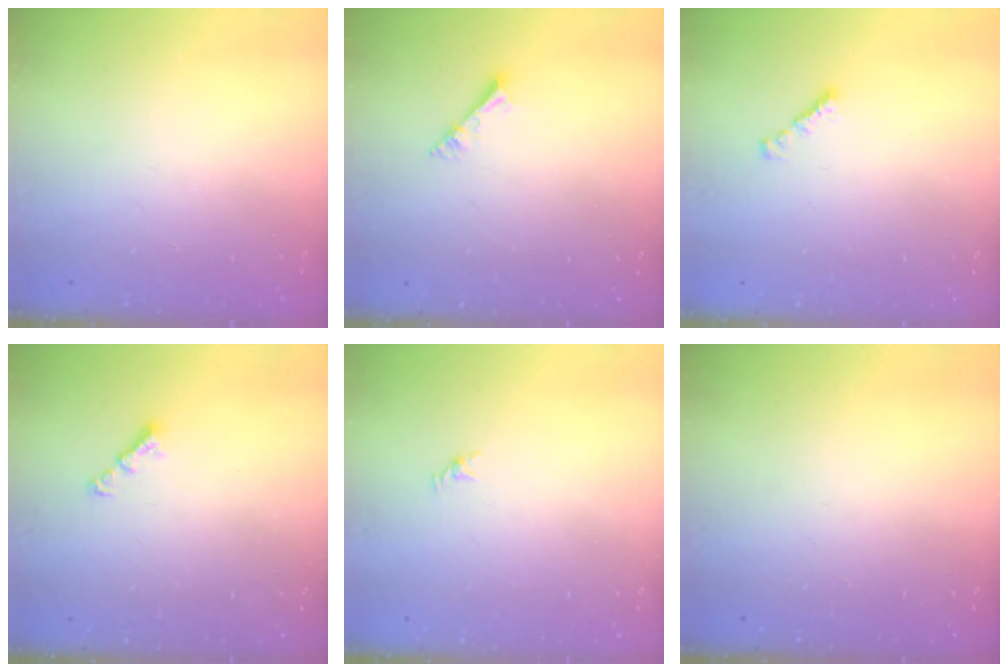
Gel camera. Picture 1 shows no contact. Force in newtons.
{"total": 2.7, "press": 2.7, "slide": 0.3}
{"total": 1.0, "press": 0.8, "slide": 0.5}
{"total": 3.1, "press": 3.1, "slide": 0.6}
{"total": 0.5, "press": 0.3, "slide": 0.4}
{"total": 0.0}